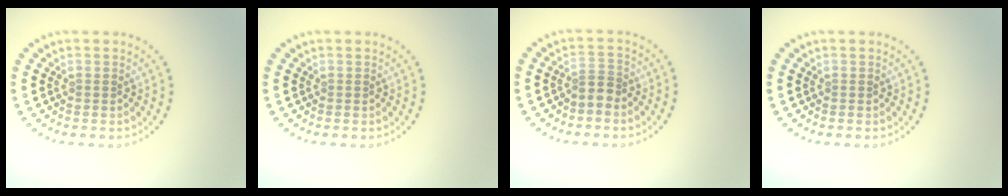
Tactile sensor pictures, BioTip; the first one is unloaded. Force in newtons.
{"total": 0.0}
{"total": 1.6, "press": 1.1, "slide": 1.1}
{"total": 0.0}